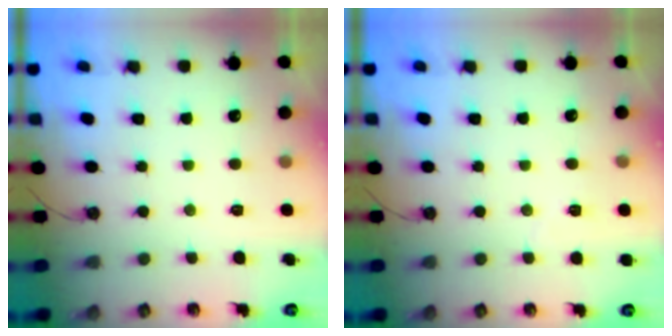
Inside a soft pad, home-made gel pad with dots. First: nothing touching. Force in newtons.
{"total": 3.8, "press": 3.2, "slide": 2.1}